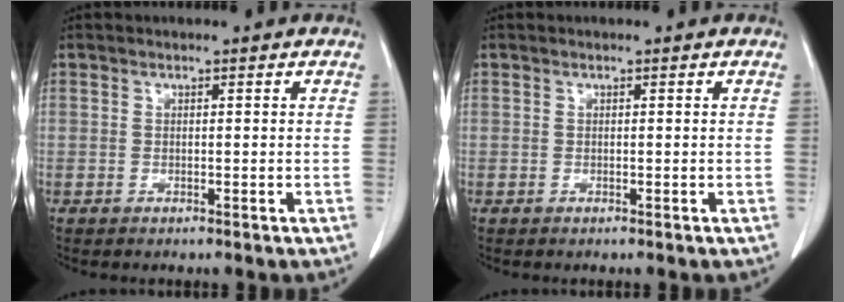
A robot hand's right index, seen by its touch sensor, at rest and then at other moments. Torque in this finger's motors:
{"motor_torque": [0.00, 0.00, 0.00, 0.00]}